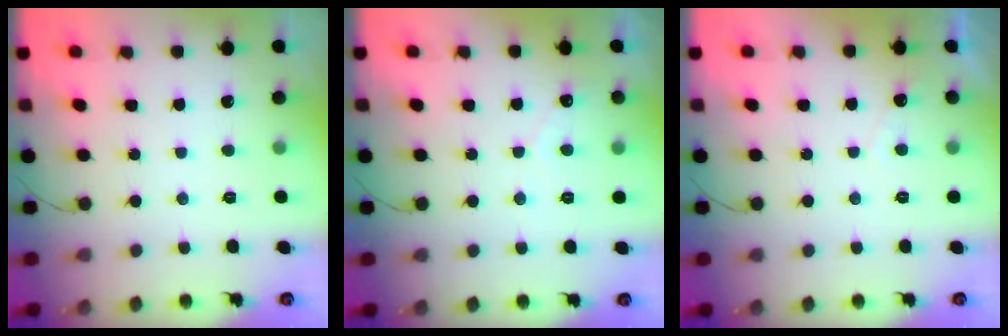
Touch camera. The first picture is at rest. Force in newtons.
{"total": 2.2, "press": 2.2, "slide": 0.1}
{"total": 3.2, "press": 3.2, "slide": 0.1}